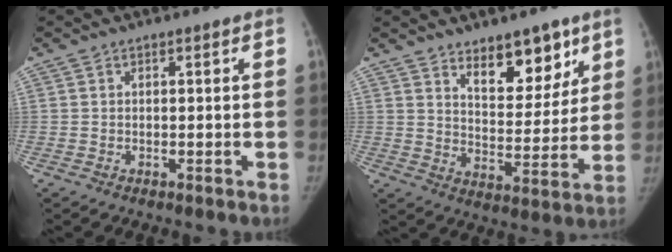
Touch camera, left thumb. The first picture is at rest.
{"total": 12.0, "force": [7.7, 5.9, 7.0], "torque": [-0.057, -0.056, 0.125]}